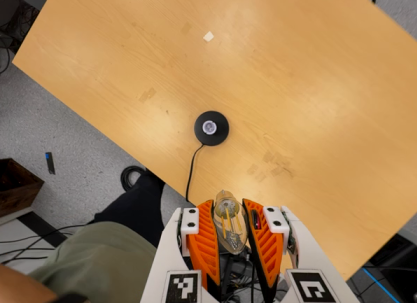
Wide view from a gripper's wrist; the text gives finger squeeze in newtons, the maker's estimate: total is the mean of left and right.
{"total": 21.6, "left": 24.3, "right": 19.0}